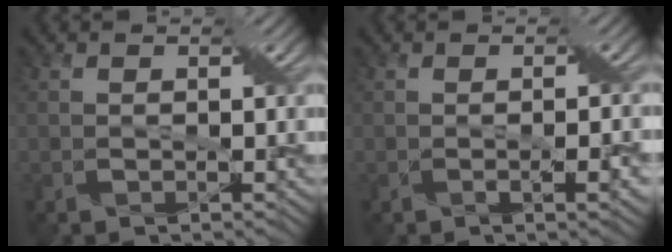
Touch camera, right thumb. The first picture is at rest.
{"total": 2.6, "force": [-0.7, 0.4, 2.4], "torque": [-0.041, -0.003, -0.009]}